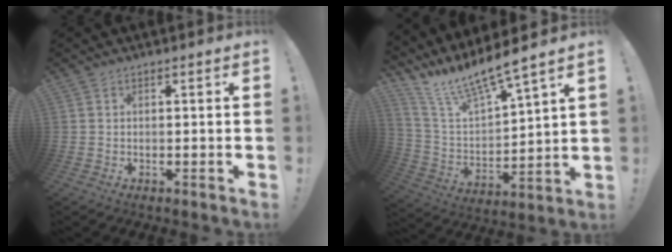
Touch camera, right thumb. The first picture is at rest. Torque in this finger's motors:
{"motor_torque": [0.00, 0.30, 0.18, 1.49, 0.23]}